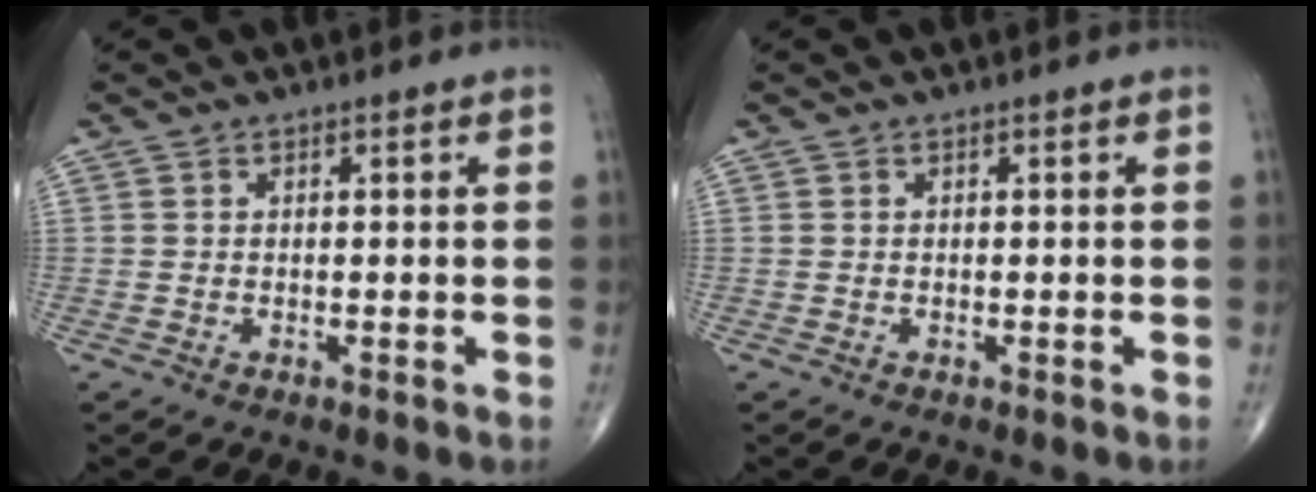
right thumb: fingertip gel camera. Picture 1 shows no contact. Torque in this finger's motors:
{"motor_torque": [0.00, 0.00, -0.03, -0.03, 0.00]}